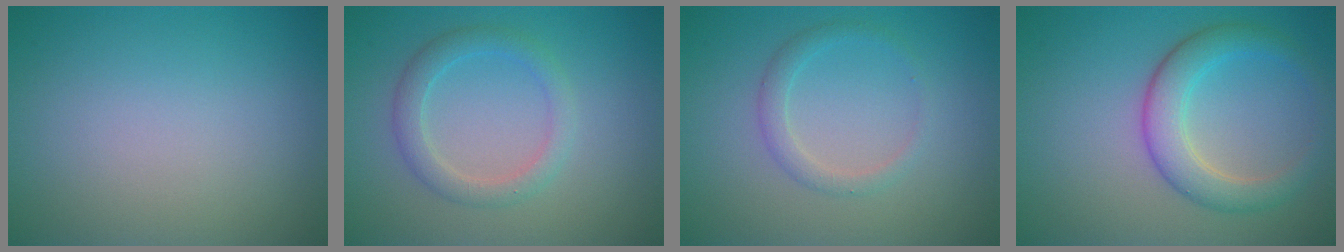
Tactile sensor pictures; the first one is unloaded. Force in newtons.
{"total": 2.6, "press": 2.6, "slide": 0.1}
{"total": 1.7, "press": 1.7, "slide": 0.0}
{"total": 4.3, "press": 4.3, "slide": 0.1}